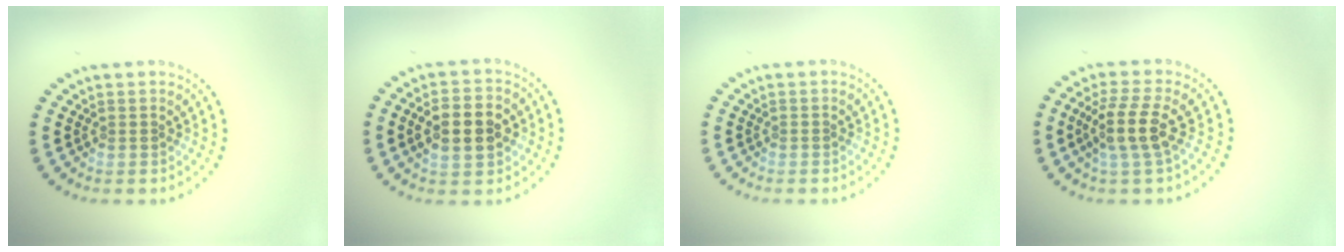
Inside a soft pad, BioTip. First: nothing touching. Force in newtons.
{"total": 4.8, "press": 4.8, "slide": 0.3}
{"total": 0.0}
{"total": 3.6, "press": 2.9, "slide": 2.2}